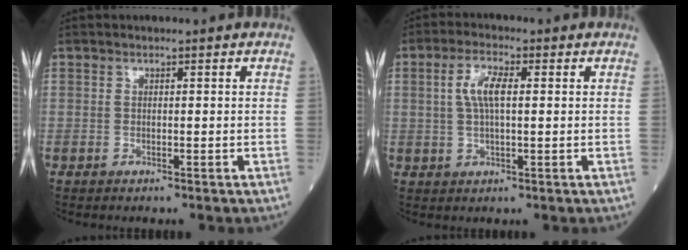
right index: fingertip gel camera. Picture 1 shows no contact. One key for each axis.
{"total": 5.3, "fx": 1.0, "fy": 1.5, "fz": 5.0, "tx": -0.106, "ty": 0.011, "tz": 0.020}